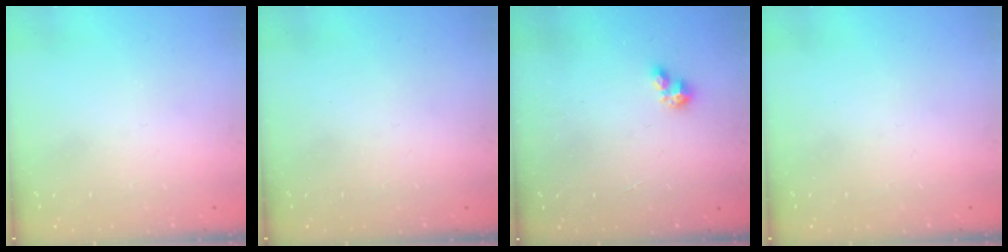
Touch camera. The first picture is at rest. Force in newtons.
{"total": 0.0}
{"total": 1.0, "press": 1.0, "slide": 0.1}
{"total": 0.0}